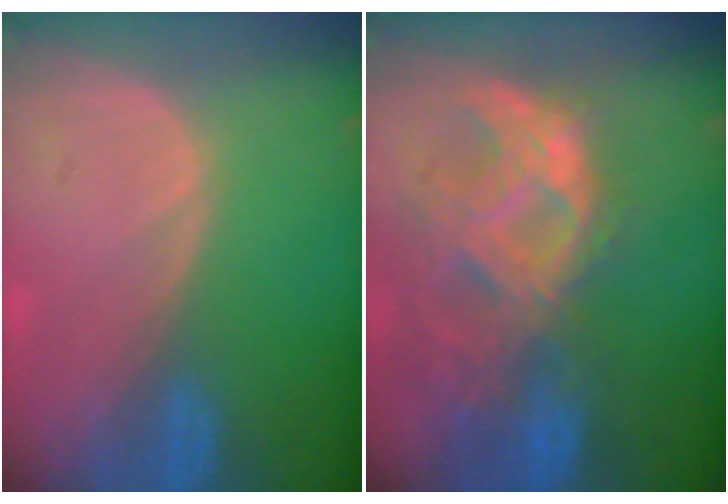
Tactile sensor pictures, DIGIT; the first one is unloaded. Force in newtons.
{"total": 10.9, "press": 9.3, "slide": 5.7}